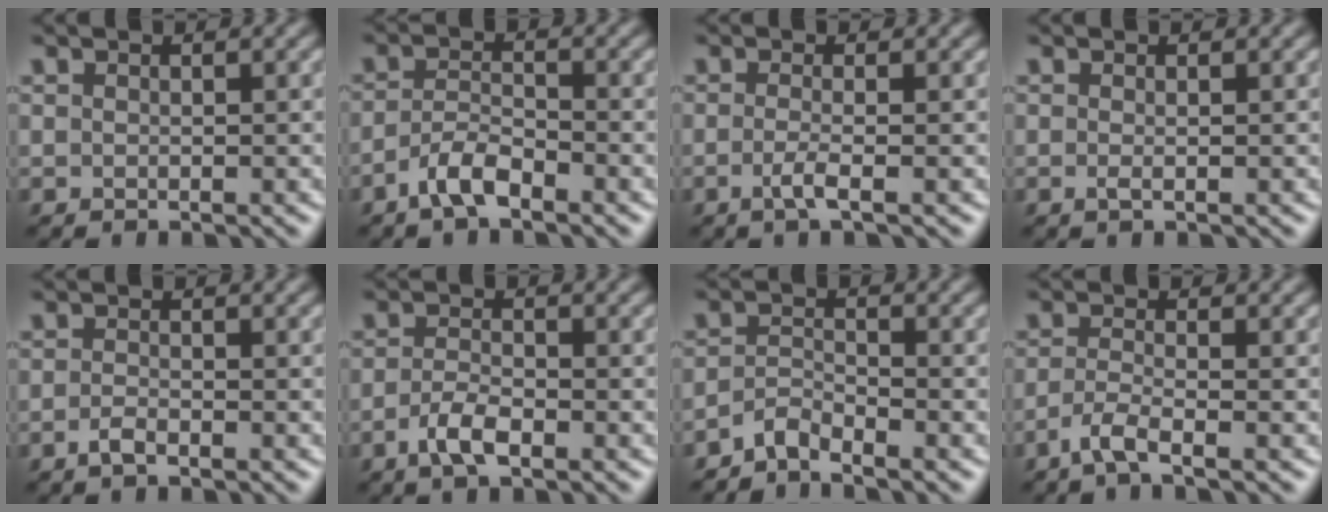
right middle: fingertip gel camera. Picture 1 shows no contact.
{"total": 3.0, "force": [-2.1, 0.9, 1.9], "torque": [-0.042, 0.006, -0.047]}
{"total": 1.9, "force": [-0.6, 0.5, 1.8], "torque": [-0.034, -0.004, -0.018]}
{"total": 0.6, "force": [-0.1, 0.1, 0.6], "torque": [-0.015, -0.004, -0.002]}
{"total": 1.2, "force": [-0.7, 0.4, 0.9], "torque": [-0.021, 0.000, -0.017]}
{"total": 2.6, "force": [-1.4, 1.0, 2.0], "torque": [-0.047, -0.001, -0.031]}
{"total": 2.0, "force": [-1.9, 0.3, 0.7], "torque": [-0.017, 0.004, -0.044]}
{"total": 2.4, "force": [-1.5, 0.3, 1.7], "torque": [-0.039, -0.004, -0.042]}